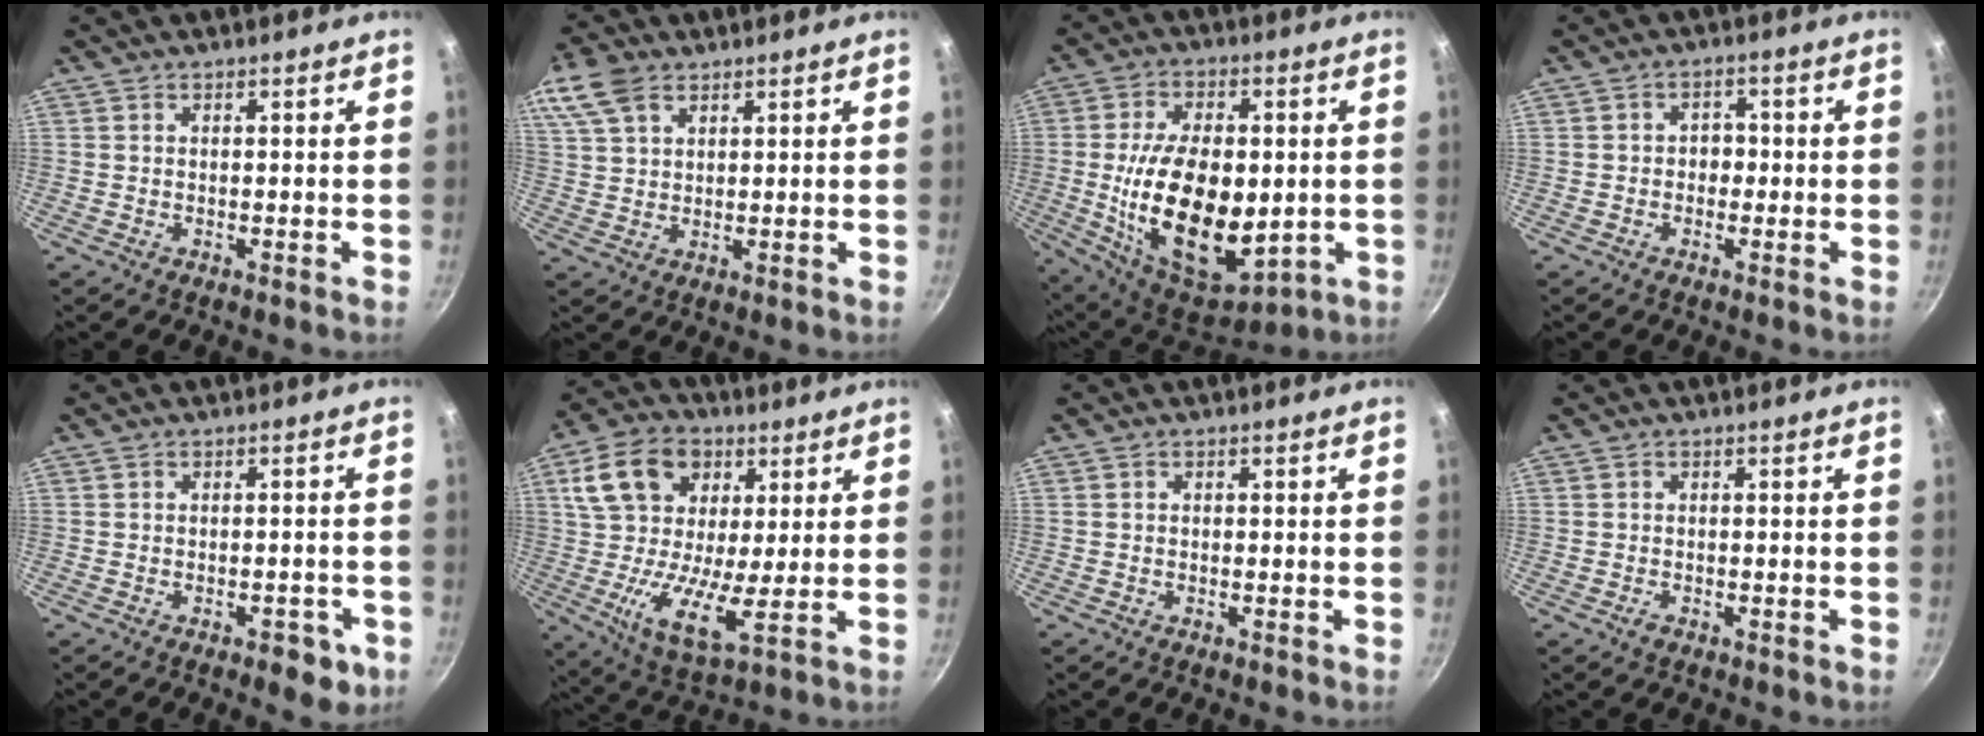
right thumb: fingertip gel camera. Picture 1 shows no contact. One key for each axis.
{"total": 9.5, "fx": 5.3, "fy": 5.7, "fz": 5.4, "tx": -0.110, "ty": 0.009, "tz": 0.104}
{"total": 23.2, "fx": -1.7, "fy": 13.3, "fz": 18.9, "tx": -0.314, "ty": -0.010, "tz": -0.009}
{"total": 2.7, "fx": -0.6, "fy": 2.3, "fz": 1.3, "tx": -0.001, "ty": 0.010, "tz": -0.012}
{"total": 5.4, "fx": -2.4, "fy": 2.8, "fz": 4.0, "tx": -0.029, "ty": 0.018, "tz": -0.021}
{"total": 17.7, "fx": 4.9, "fy": 11.1, "fz": 12.9, "tx": -0.215, "ty": -0.011, "tz": 0.074}
{"total": 0.0}
{"total": 1.1, "fx": -0.6, "fy": 0.7, "fz": 0.6, "tx": -0.010, "ty": 0.001, "tz": -0.012}